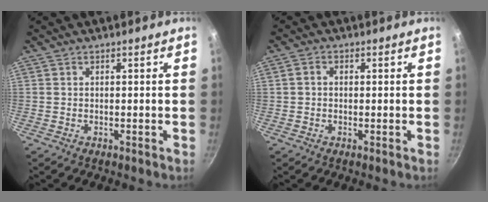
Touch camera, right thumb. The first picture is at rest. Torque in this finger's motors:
{"motor_torque": [-0.09, -0.18, -0.33, 0.21, -0.01]}